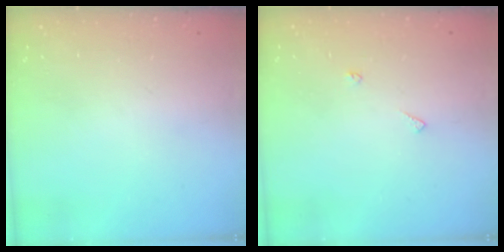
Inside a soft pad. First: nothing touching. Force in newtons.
{"total": 4.8, "press": 4.8, "slide": 0.3}